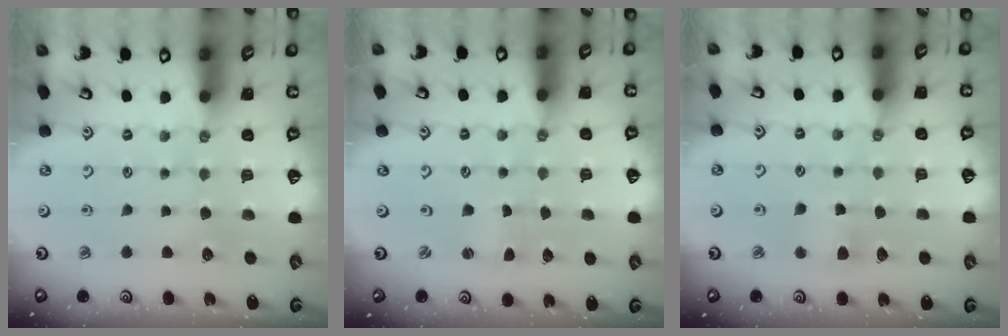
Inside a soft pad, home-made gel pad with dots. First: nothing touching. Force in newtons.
{"total": 0.5, "press": 0.5, "slide": 0.1}
{"total": 5.2, "press": 5.2, "slide": 0.6}